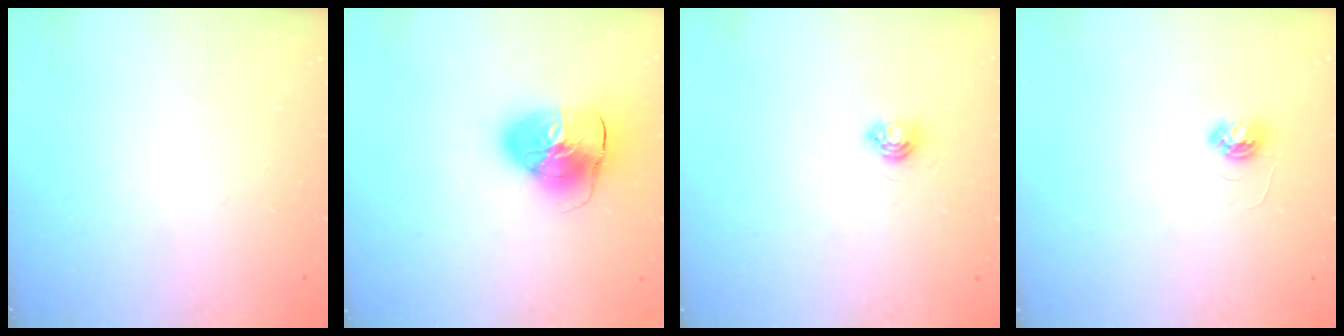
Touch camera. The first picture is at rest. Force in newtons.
{"total": 11.2, "press": 11.1, "slide": 1.5}
{"total": 4.7, "press": 4.7, "slide": 0.5}
{"total": 4.0, "press": 4.0, "slide": 0.3}